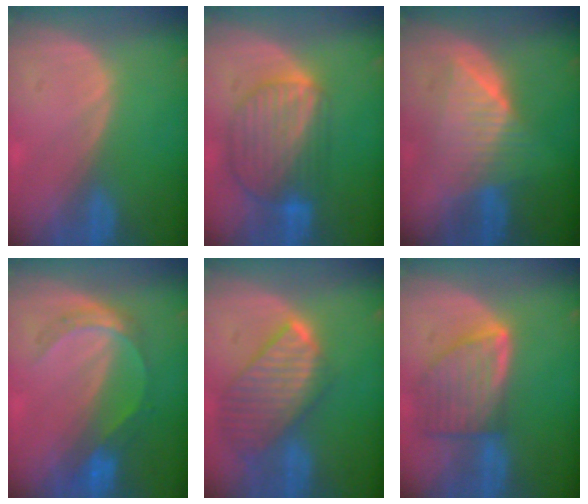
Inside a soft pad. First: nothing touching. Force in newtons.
{"total": 9.4, "press": 8.0, "slide": 5.0}
{"total": 6.6, "press": 6.6, "slide": 0.1}
{"total": 5.6, "press": 5.0, "slide": 2.5}
{"total": 9.8, "press": 8.4, "slide": 5.0}
{"total": 8.0, "press": 7.1, "slide": 3.6}